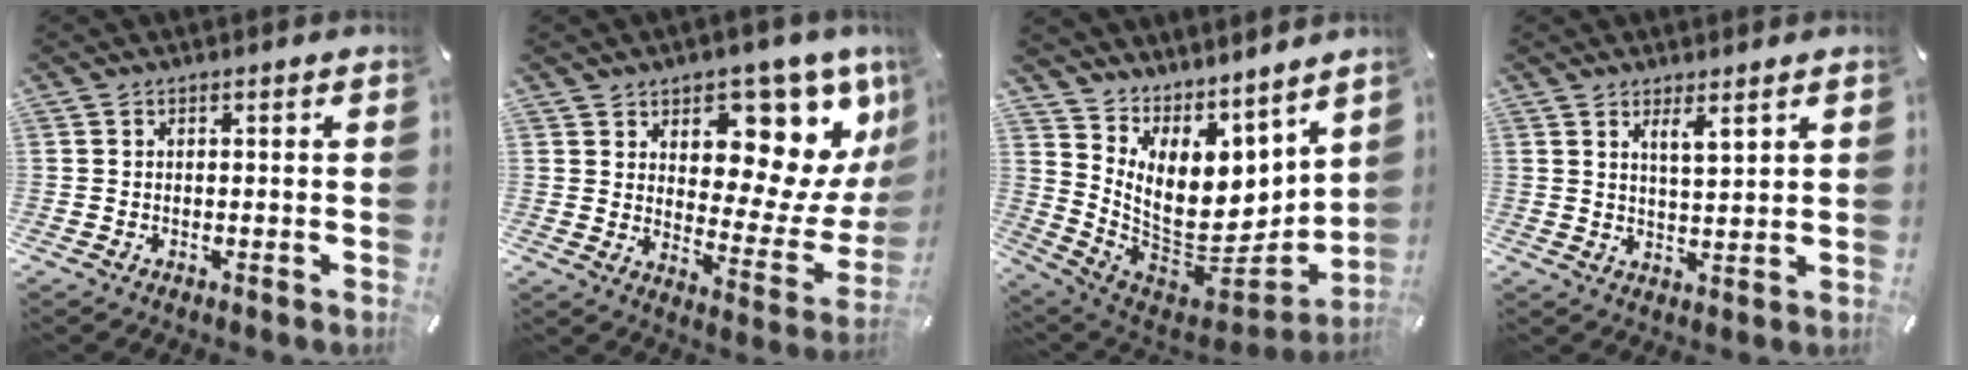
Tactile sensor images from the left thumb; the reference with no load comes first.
{"total": 13.4, "force": [9.0, 7.1, 6.8], "torque": [-0.064, -0.097, 0.147]}
{"total": 13.3, "force": [4.1, 10.0, 7.8], "torque": [-0.130, -0.088, 0.082]}
{"total": 4.3, "force": [3.2, 0.6, 2.8], "torque": [-0.053, -0.016, 0.053]}